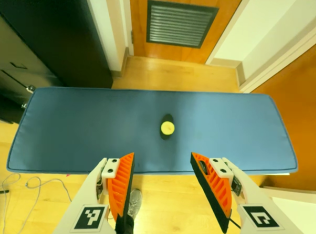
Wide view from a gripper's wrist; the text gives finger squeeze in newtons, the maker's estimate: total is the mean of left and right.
{"total": 0.0}